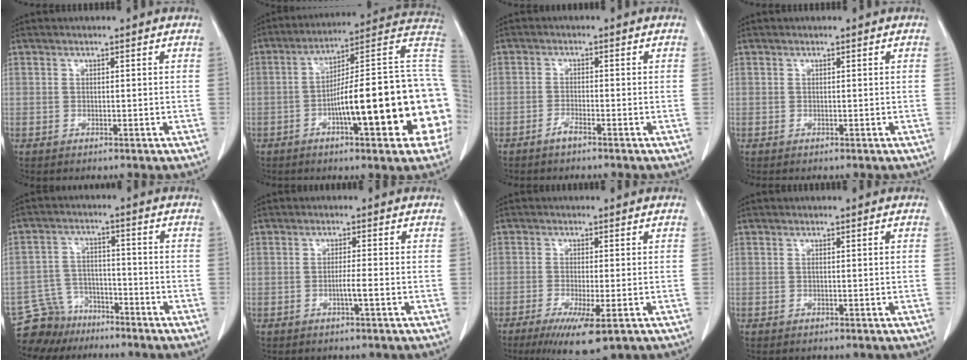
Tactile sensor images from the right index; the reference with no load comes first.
{"total": 24.3, "force": [-4.5, 3.2, 23.6], "torque": [-0.241, 0.032, -0.064]}
{"total": 1.7, "force": [-1.4, 0.1, 1.0], "torque": [-0.022, 0.000, -0.027]}
{"total": 0.0}
{"total": 7.3, "force": [-6.2, 3.9, -0.4], "torque": [0.004, 0.016, -0.110]}
{"total": 2.2, "force": [-0.8, -0.2, 2.1], "torque": [-0.039, -0.001, -0.015]}
{"total": 7.4, "force": [-4.0, 0.9, 6.1], "torque": [-0.103, -0.022, -0.061]}
{"total": 0.8, "force": [0.0, 0.0, 0.8], "torque": [-0.017, 0.001, 0.003]}